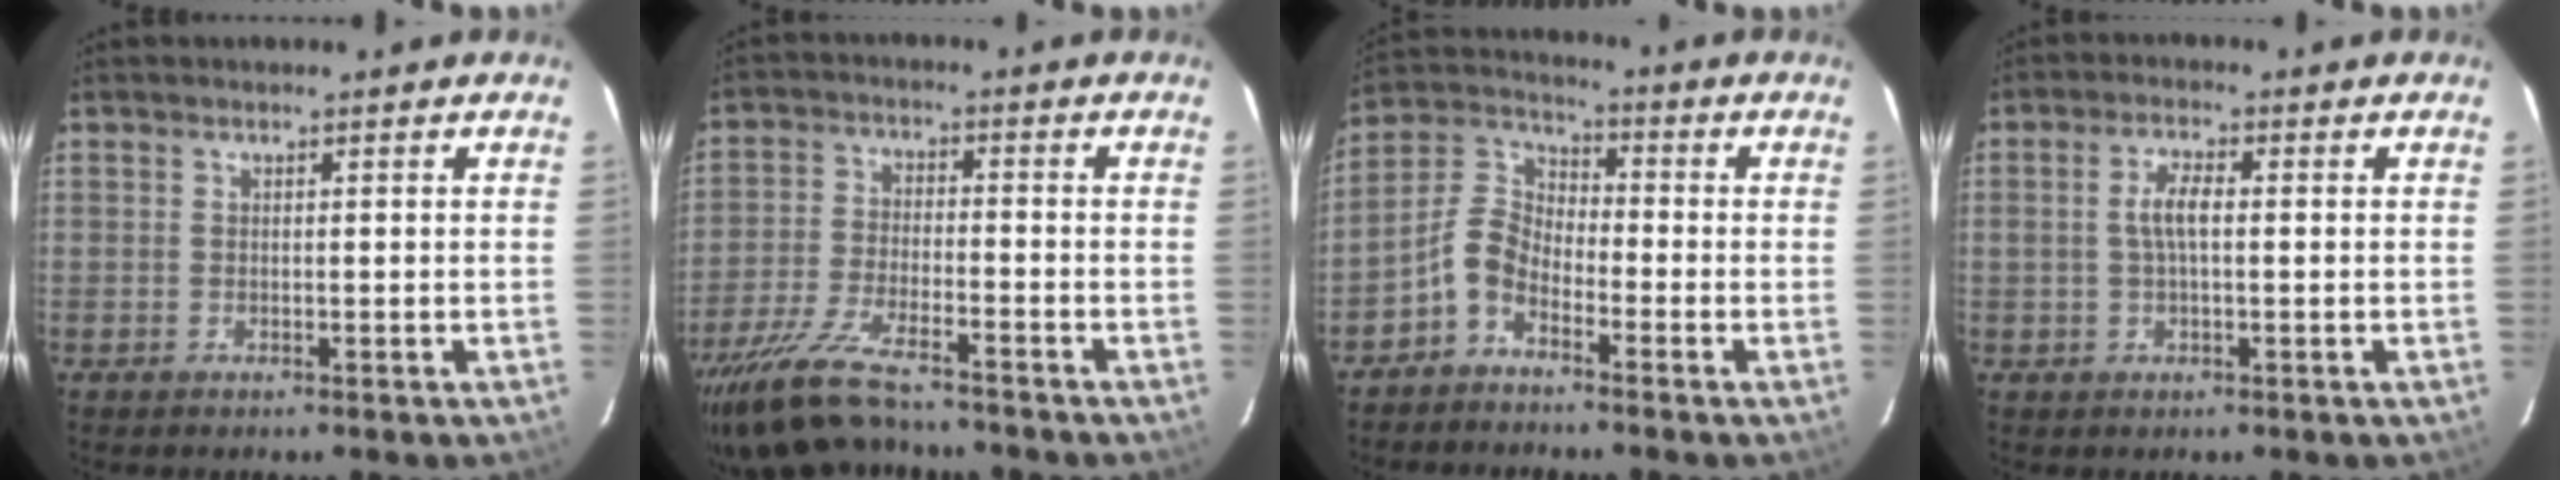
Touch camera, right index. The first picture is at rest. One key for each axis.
{"total": 15.3, "fx": -13.0, "fy": 3.4, "fz": 7.2, "tx": -0.167, "ty": -0.029, "tz": -0.234}
{"total": 6.4, "fx": -4.1, "fy": 3.5, "fz": 3.5, "tx": -0.081, "ty": 0.021, "tz": -0.092}
{"total": 3.8, "fx": 0.1, "fy": 1.3, "fz": 3.6, "tx": -0.071, "ty": 0.009, "tz": 0.005}